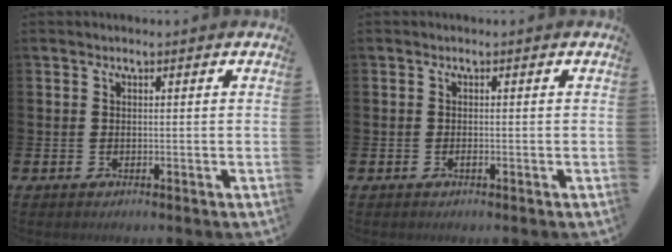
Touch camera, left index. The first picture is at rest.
{"total": 0.0}